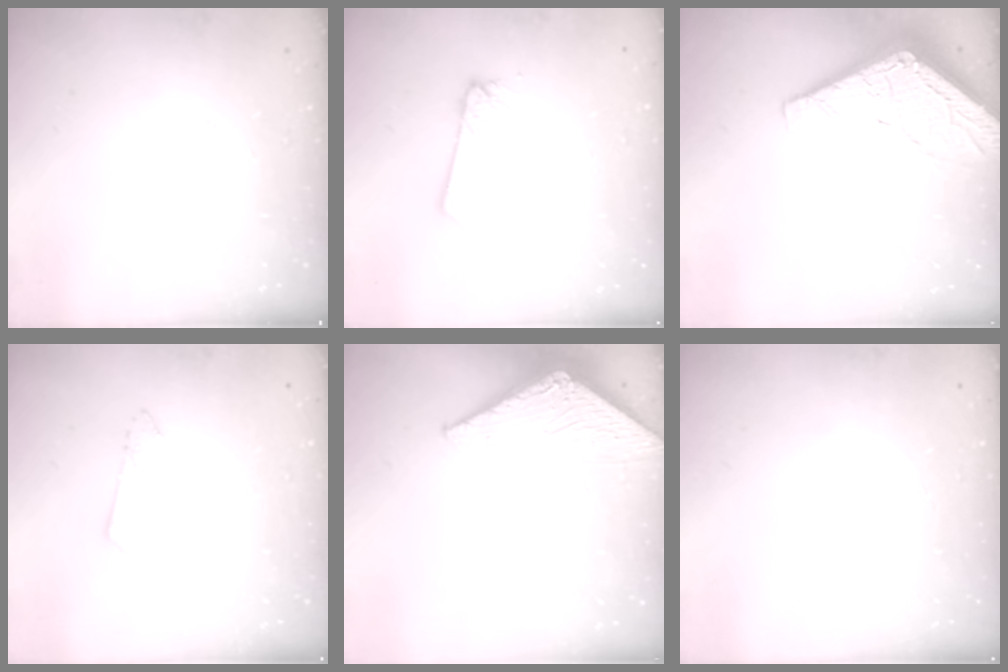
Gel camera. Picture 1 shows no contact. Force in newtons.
{"total": 2.6, "press": 2.6, "slide": 0.2}
{"total": 6.2, "press": 6.2, "slide": 0.6}
{"total": 2.4, "press": 2.4, "slide": 0.3}
{"total": 3.0, "press": 3.0, "slide": 0.2}
{"total": 0.0}